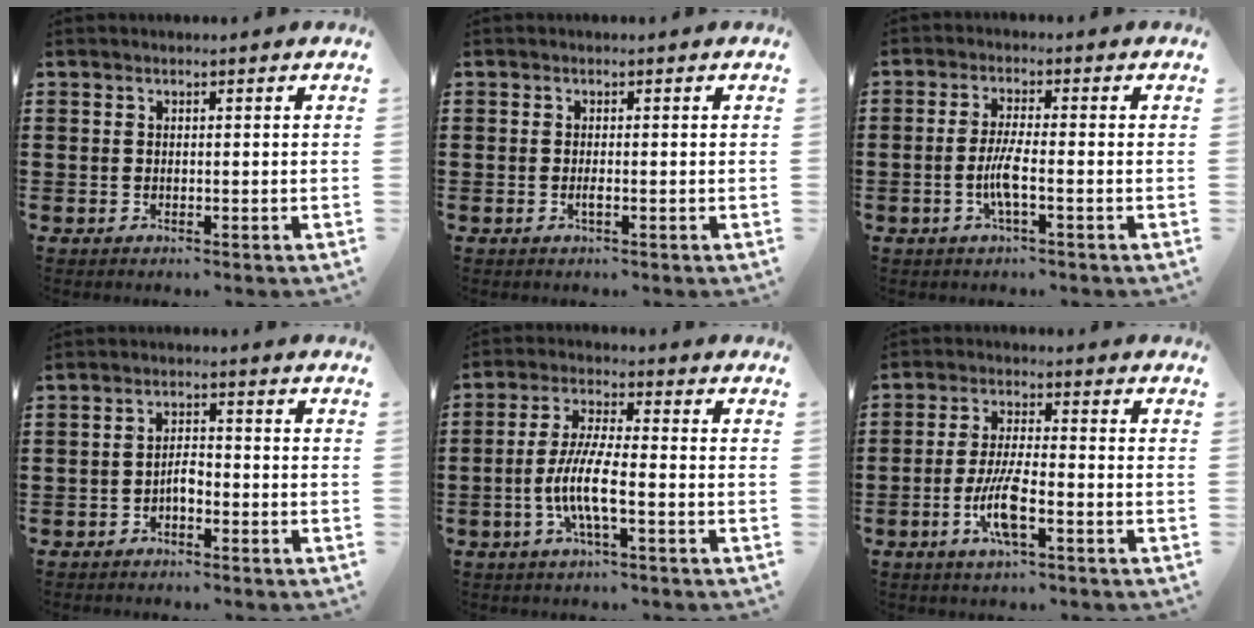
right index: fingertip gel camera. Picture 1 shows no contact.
{"total": 1.2, "force": [-0.4, 0.2, 1.1], "torque": [-0.030, -0.005, -0.009]}
{"total": 4.6, "force": [-1.5, 0.5, 4.3], "torque": [-0.096, -0.008, -0.035]}
{"total": 2.6, "force": [-1.4, 1.1, 1.9], "torque": [-0.038, 0.008, -0.030]}
{"total": 7.7, "force": [-2.4, 1.6, 7.2], "torque": [-0.162, -0.014, -0.054]}
{"total": 7.4, "force": [-2.9, 1.6, 6.6], "torque": [-0.148, -0.014, -0.059]}